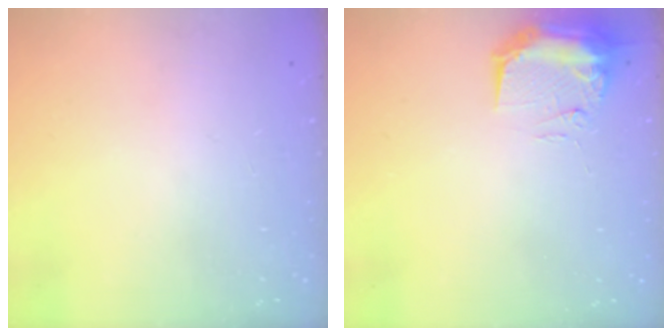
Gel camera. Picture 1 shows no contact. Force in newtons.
{"total": 13.0, "press": 10.7, "slide": 7.4}